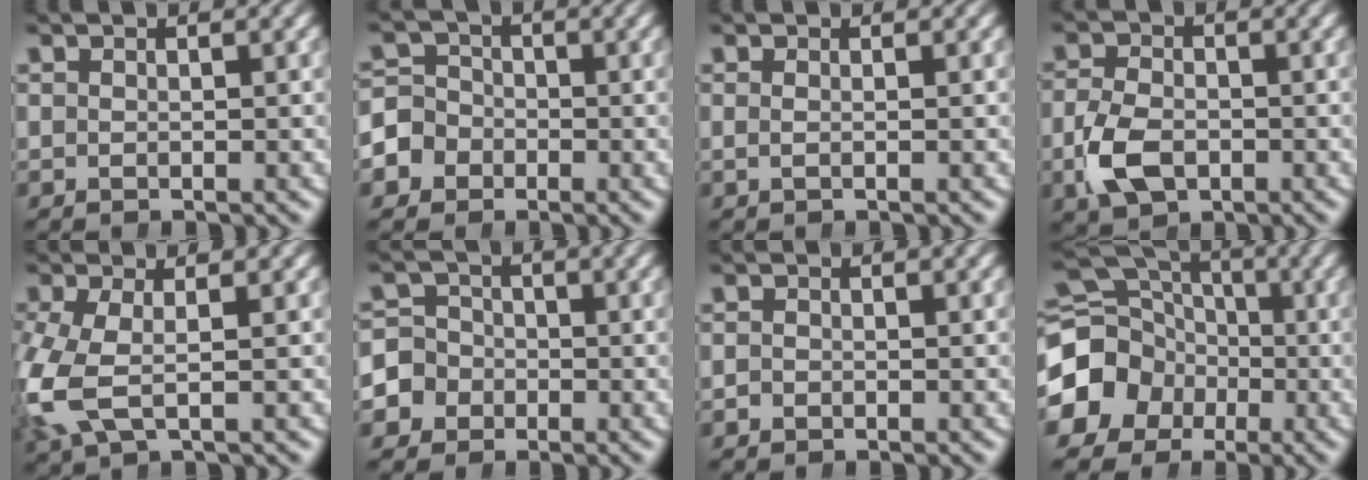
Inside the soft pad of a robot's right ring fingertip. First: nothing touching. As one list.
[{"total": 6.5, "force": [-1.9, 6.0, 1.7], "torque": [-0.032, -0.017, -0.034]}, {"total": 0.6, "force": [0.0, -0.6, 0.3], "torque": [-0.003, -0.002, 0.002]}, {"total": 3.7, "force": [-1.4, 2.3, 2.5], "torque": [-0.046, -0.011, -0.020]}, {"total": 5.2, "force": [-0.6, 3.6, 3.8], "torque": [-0.119, -0.021, 0.002]}, {"total": 8.7, "force": [-2.4, 8.0, 2.2], "torque": [-0.052, -0.028, -0.043]}, {"total": 0.6, "force": [-0.5, 0.2, -0.1], "torque": [0.000, -0.005, -0.008]}, {"total": 14.3, "force": [-1.3, 12.9, 6.0], "torque": [-0.127, -0.035, -0.029]}]